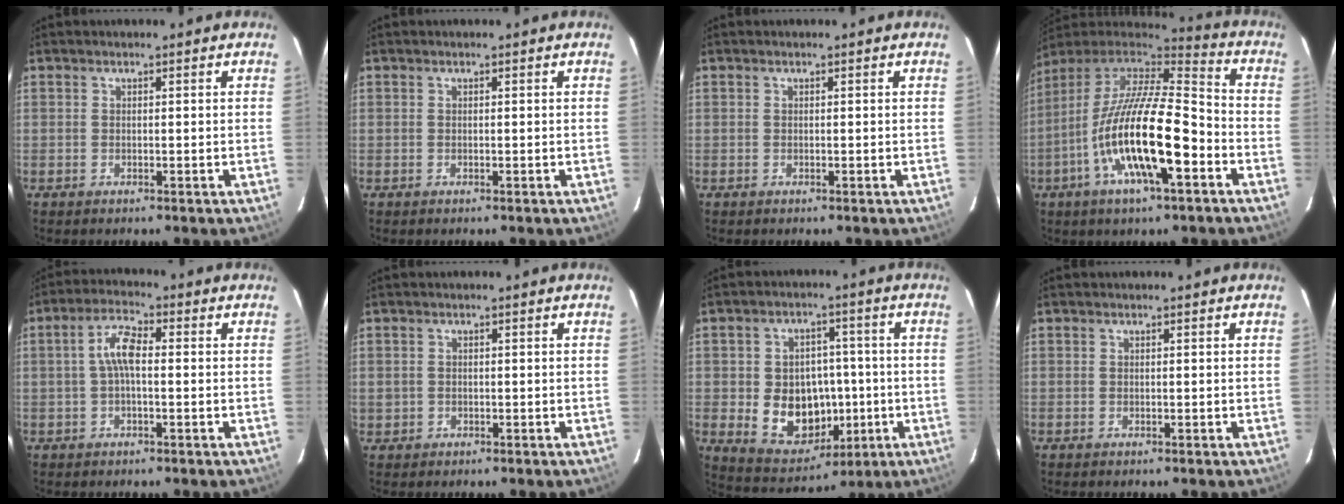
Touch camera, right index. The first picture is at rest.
{"total": 0.0}
{"total": 0.0}
{"total": 20.8, "force": [-7.4, 5.5, 18.6], "torque": [-0.342, -0.026, -0.142]}
{"total": 5.3, "force": [-0.1, 1.9, 5.0], "torque": [-0.103, 0.017, -0.003]}
{"total": 1.7, "force": [-0.3, 1.7, 0.3], "torque": [-0.007, 0.001, 0.000]}
{"total": 13.0, "force": [-2.2, 10.4, 7.5], "torque": [-0.158, 0.008, -0.011]}
{"total": 0.0}